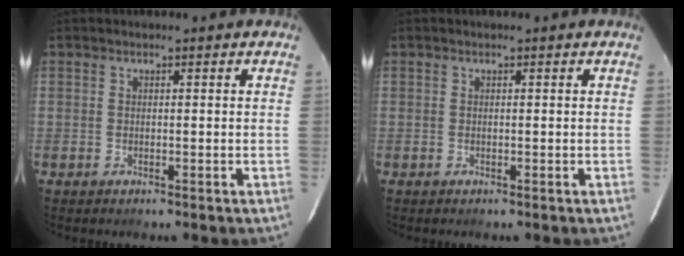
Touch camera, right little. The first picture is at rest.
{"total": 0.0}